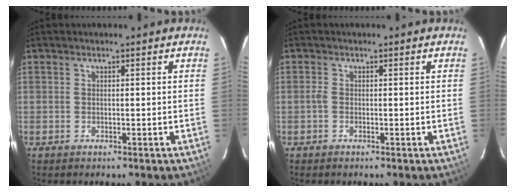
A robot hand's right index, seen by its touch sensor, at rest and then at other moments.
{"total": 0.9, "force": [-0.3, 0.4, 0.7], "torque": [-0.016, 0.002, -0.008]}